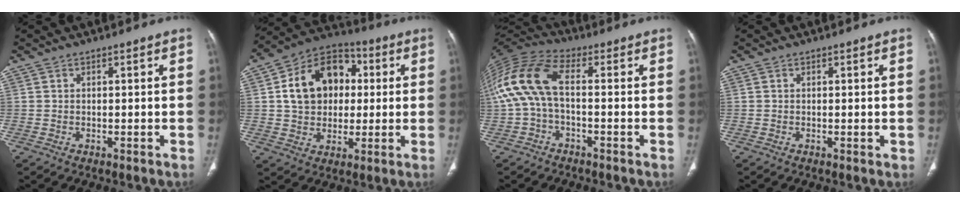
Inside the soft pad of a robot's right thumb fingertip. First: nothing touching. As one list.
[{"total": 16.3, "force": [2.5, 12.5, 10.0], "torque": [-0.135, 0.019, 0.036]}, {"total": 12.0, "force": [-0.7, 5.5, 10.6], "torque": [-0.237, 0.039, -0.023]}, {"total": 0.5, "force": [0.0, 0.2, 0.5], "torque": [-0.011, -0.004, 0.001]}]